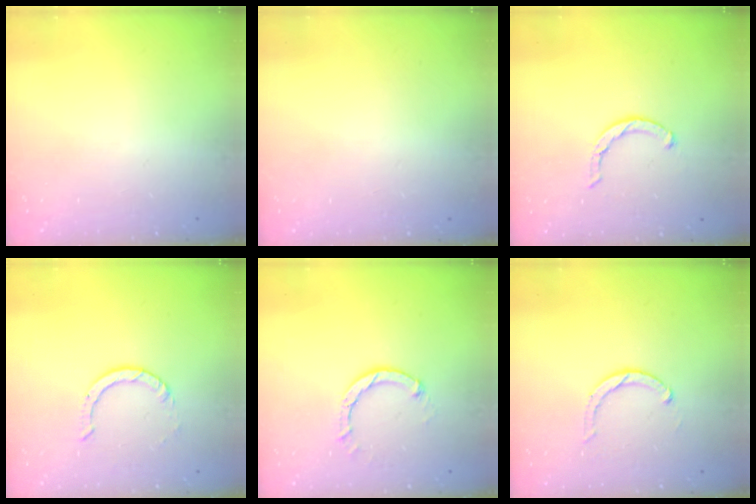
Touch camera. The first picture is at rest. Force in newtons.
{"total": 2.4, "press": 2.4, "slide": 0.2}
{"total": 3.5, "press": 3.5, "slide": 0.3}
{"total": 2.2, "press": 2.2, "slide": 0.2}
{"total": 3.0, "press": 3.0, "slide": 0.4}
{"total": 3.0, "press": 2.9, "slide": 0.5}